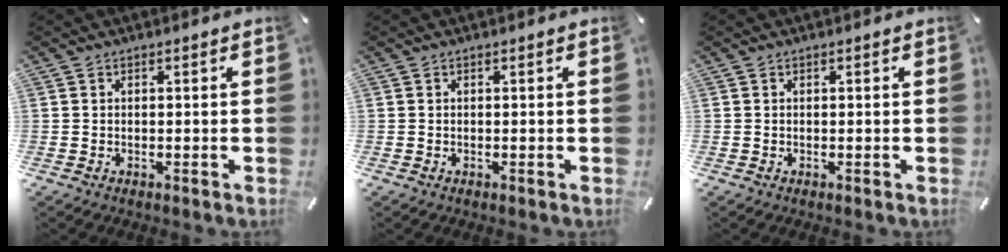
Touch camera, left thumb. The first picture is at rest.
{"total": 0.0}
{"total": 0.0}